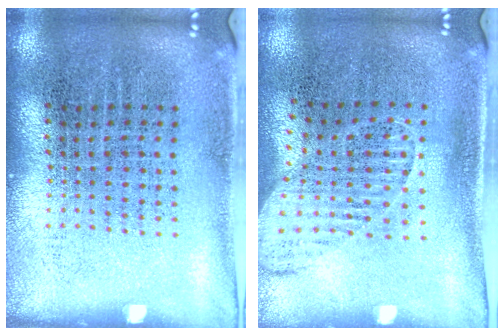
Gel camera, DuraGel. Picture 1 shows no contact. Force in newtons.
{"total": 1.3, "press": 1.1, "slide": 0.7}